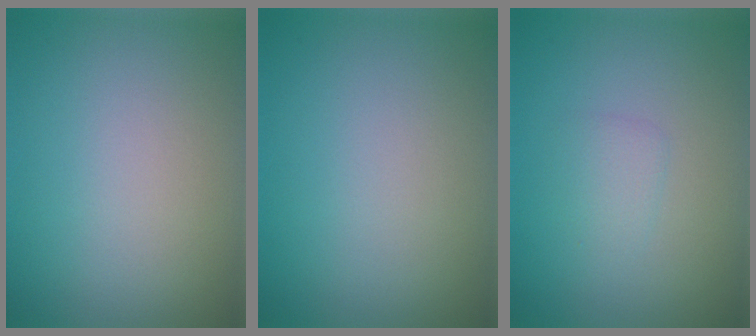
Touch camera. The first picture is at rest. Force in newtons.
{"total": 0.0}
{"total": 1.2, "press": 1.2, "slide": 0.1}